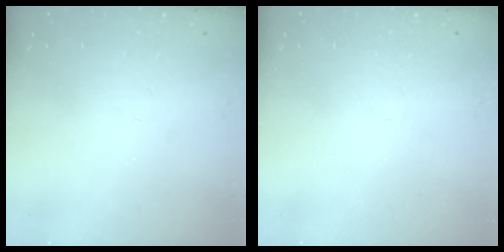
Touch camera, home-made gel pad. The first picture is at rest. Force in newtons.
{"total": 0.0}